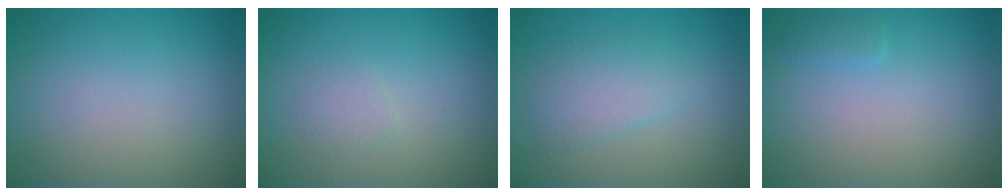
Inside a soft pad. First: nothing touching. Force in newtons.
{"total": 1.0, "press": 1.0, "slide": 0.1}
{"total": 2.6, "press": 2.6, "slide": 0.0}
{"total": 0.9, "press": 0.9, "slide": 0.1}